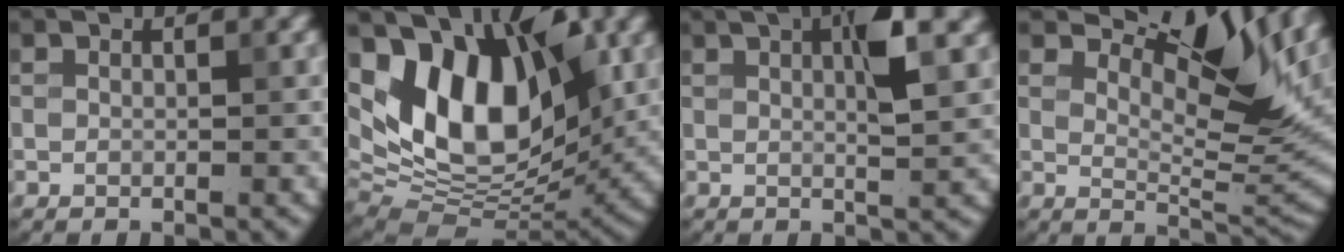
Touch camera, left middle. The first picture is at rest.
{"total": 11.6, "force": [2.6, 6.8, 9.1], "torque": [-0.157, 0.001, 0.060]}
{"total": 3.5, "force": [0.8, 0.3, 3.4], "torque": [-0.069, 0.001, 0.029]}
{"total": 11.0, "force": [5.6, 3.9, 8.6], "torque": [-0.136, 0.016, 0.108]}